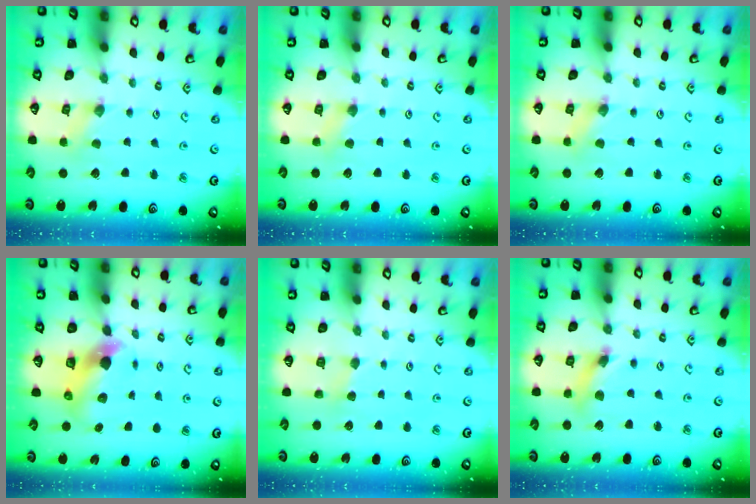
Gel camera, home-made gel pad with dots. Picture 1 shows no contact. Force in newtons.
{"total": 2.9, "press": 2.8, "slide": 0.6}
{"total": 0.0}
{"total": 5.2, "press": 5.1, "slide": 0.8}
{"total": 2.9, "press": 2.9, "slide": 0.3}
{"total": 4.5, "press": 4.4, "slide": 0.7}